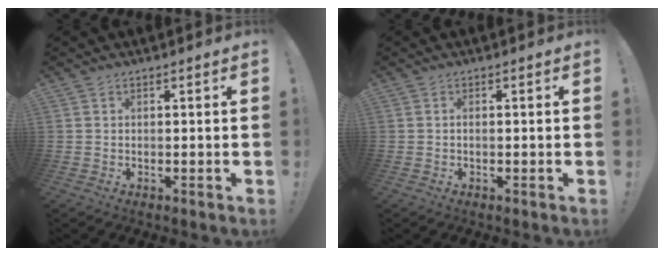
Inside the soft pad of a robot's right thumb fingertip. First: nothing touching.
{"total": 0.6, "force": [-0.2, 0.4, 0.5], "torque": [-0.011, 0.002, -0.003]}